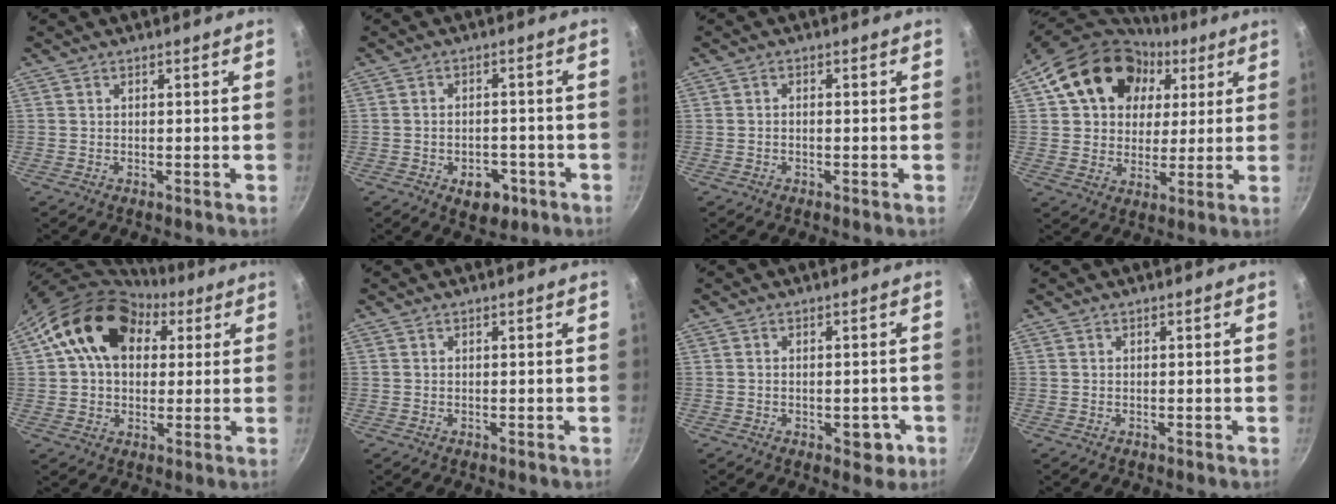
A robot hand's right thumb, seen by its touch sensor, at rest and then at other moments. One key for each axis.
{"total": 6.5, "fx": -3.0, "fy": 4.2, "fz": 4.0, "tx": -0.035, "ty": 0.016, "tz": -0.033}
{"total": 0.9, "fx": -0.4, "fy": 0.5, "fz": 0.7, "tx": -0.017, "ty": 0.007, "tz": -0.008}
{"total": 20.1, "fx": 7.3, "fy": 15.3, "fz": 10.8, "tx": -0.172, "ty": 0.014, "tz": 0.120}
{"total": 17.3, "fx": 5.7, "fy": 12.4, "fz": 10.5, "tx": -0.153, "ty": 0.016, "tz": 0.082}
{"total": 0.0}
{"total": 4.3, "fx": -1.5, "fy": 2.4, "fz": 3.2, "tx": -0.018, "ty": 0.010, "tz": -0.016}
{"total": 0.0}